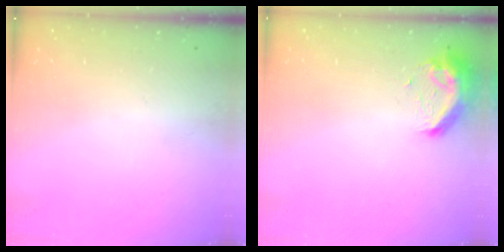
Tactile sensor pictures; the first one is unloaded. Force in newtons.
{"total": 9.4, "press": 9.4, "slide": 0.4}